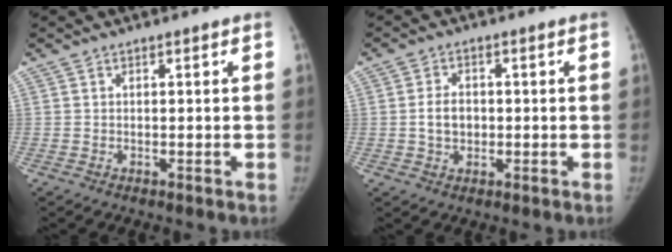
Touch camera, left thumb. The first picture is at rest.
{"total": 4.2, "force": [-0.3, 3.1, 2.9], "torque": [-0.045, 0.006, -0.008]}